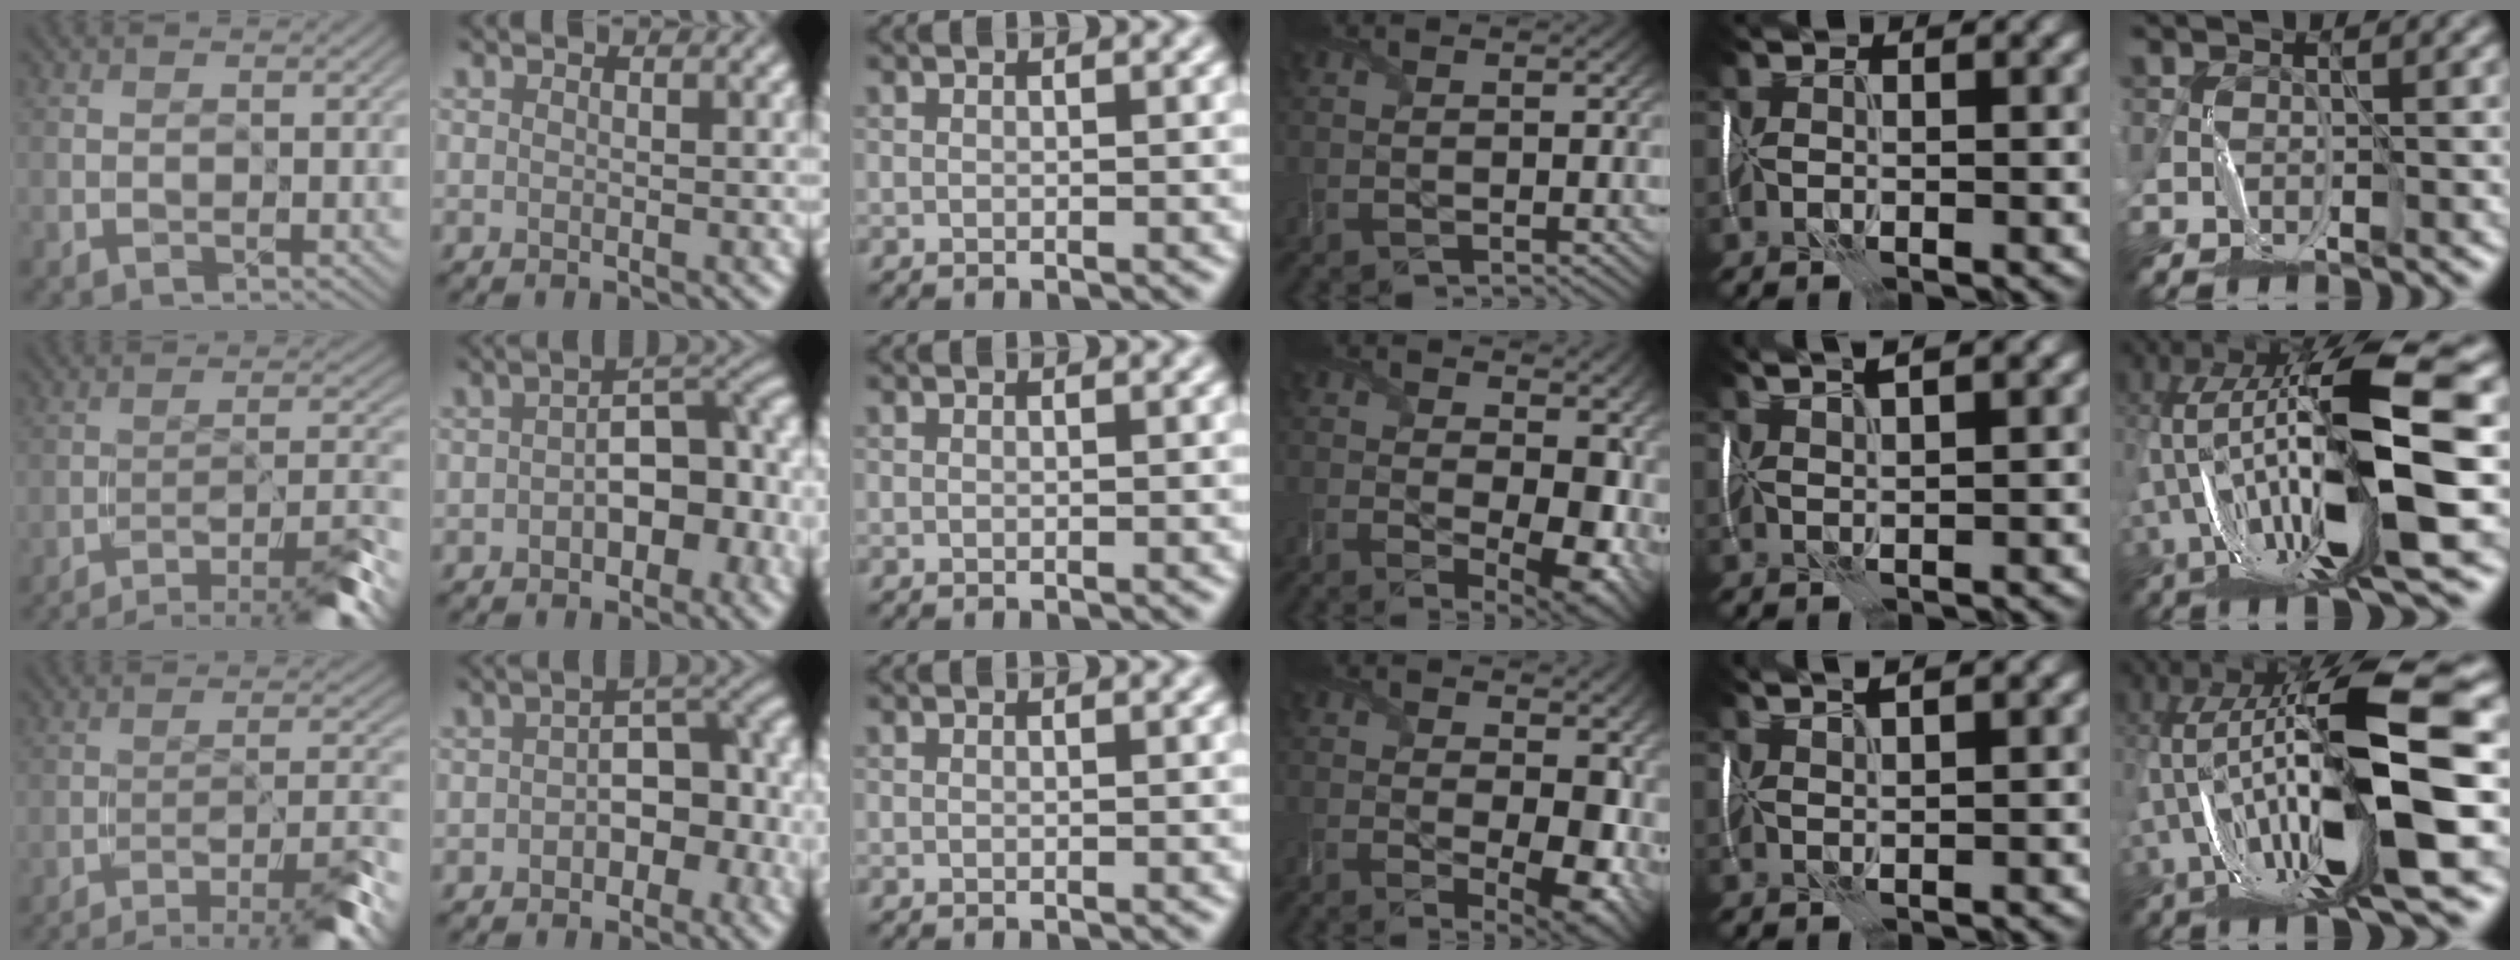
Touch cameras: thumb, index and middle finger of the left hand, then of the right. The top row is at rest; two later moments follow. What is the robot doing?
{"motion": "wrap", "object": "thread"}